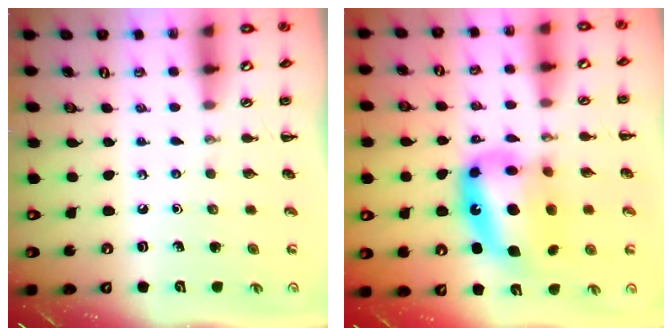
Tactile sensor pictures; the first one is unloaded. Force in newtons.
{"total": 16.6, "press": 16.0, "slide": 4.2}